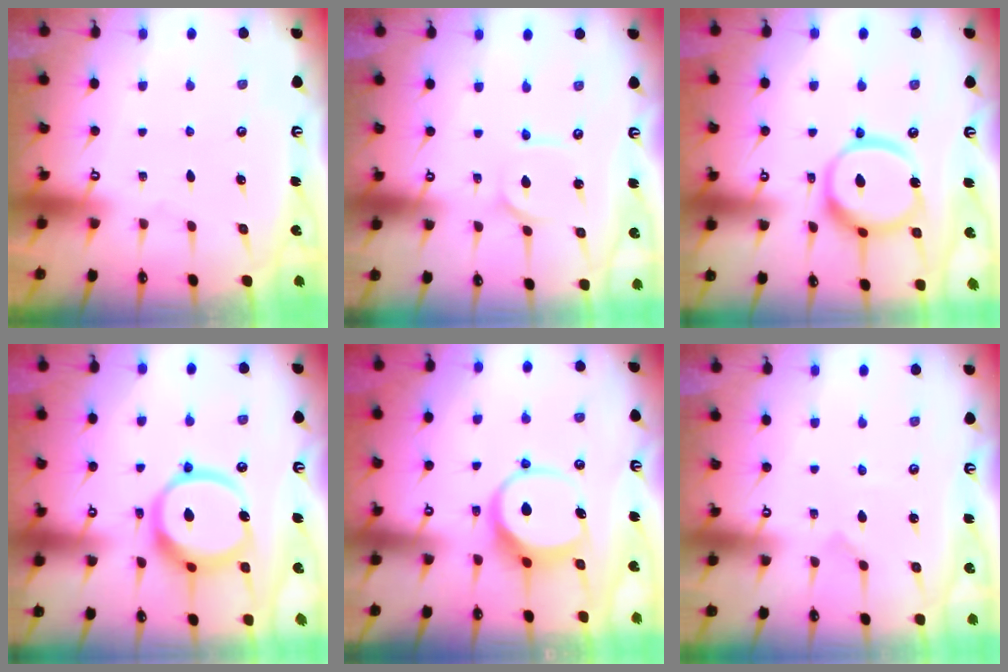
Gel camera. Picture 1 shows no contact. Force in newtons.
{"total": 2.4, "press": 2.4, "slide": 0.3}
{"total": 18.4, "press": 18.2, "slide": 2.0}
{"total": 14.5, "press": 14.3, "slide": 1.9}
{"total": 7.6, "press": 7.5, "slide": 1.1}
{"total": 0.0}